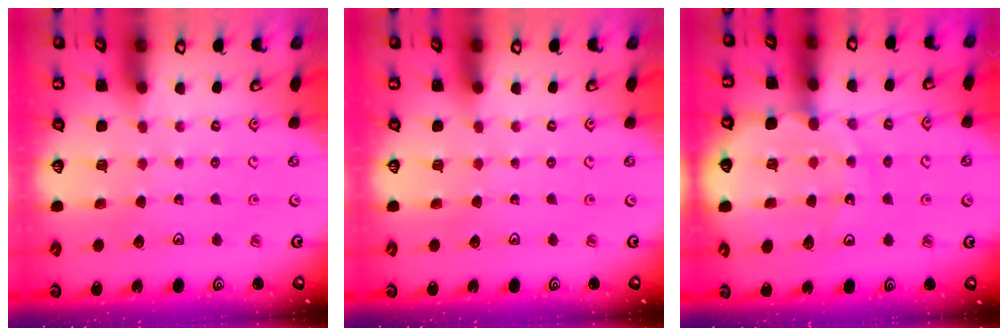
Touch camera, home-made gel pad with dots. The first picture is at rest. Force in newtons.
{"total": 0.0}
{"total": 12.4, "press": 12.3, "slide": 1.6}